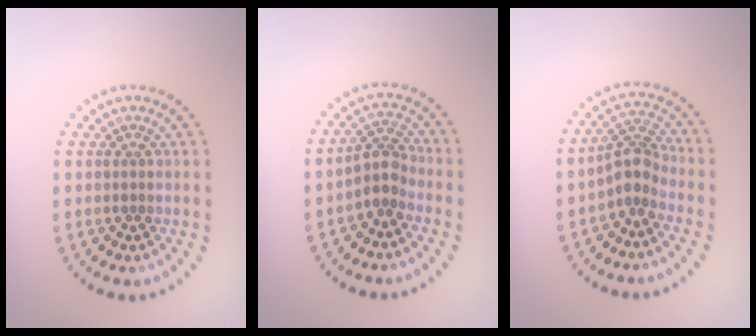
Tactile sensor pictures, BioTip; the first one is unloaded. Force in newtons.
{"total": 2.4, "press": 1.9, "slide": 1.6}
{"total": 2.9, "press": 2.2, "slide": 1.9}